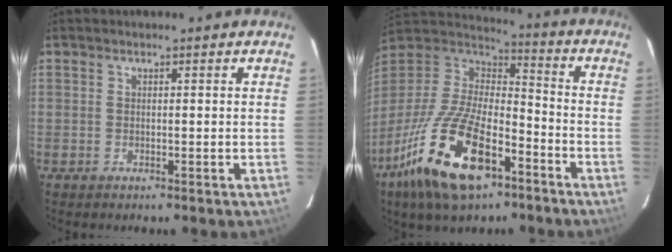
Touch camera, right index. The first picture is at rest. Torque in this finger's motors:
{"motor_torque": [1.69, -0.45, 1.05, 0.21]}